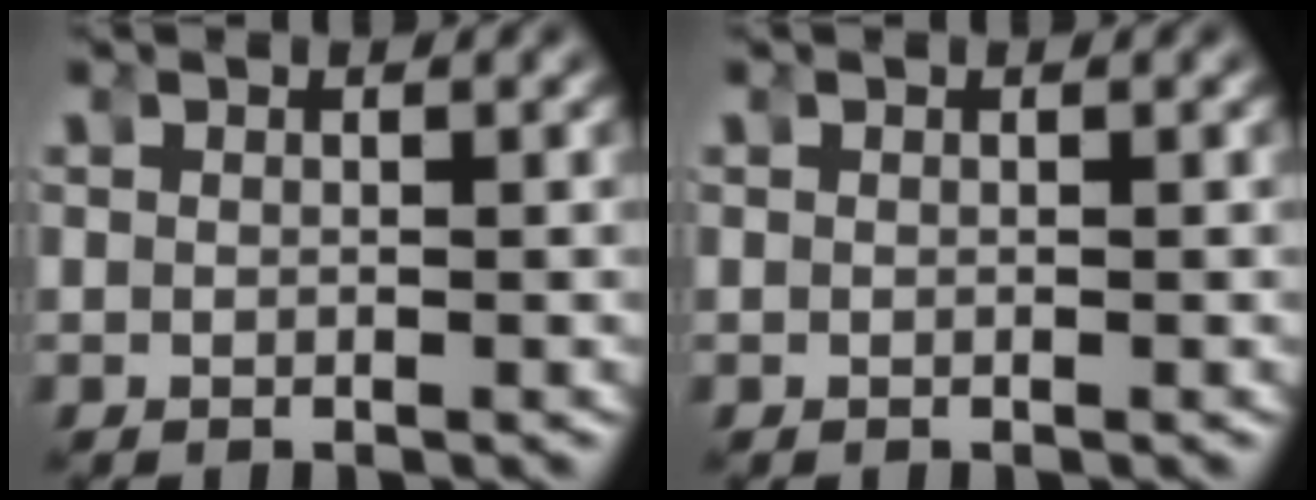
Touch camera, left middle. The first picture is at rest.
{"total": 0.0}